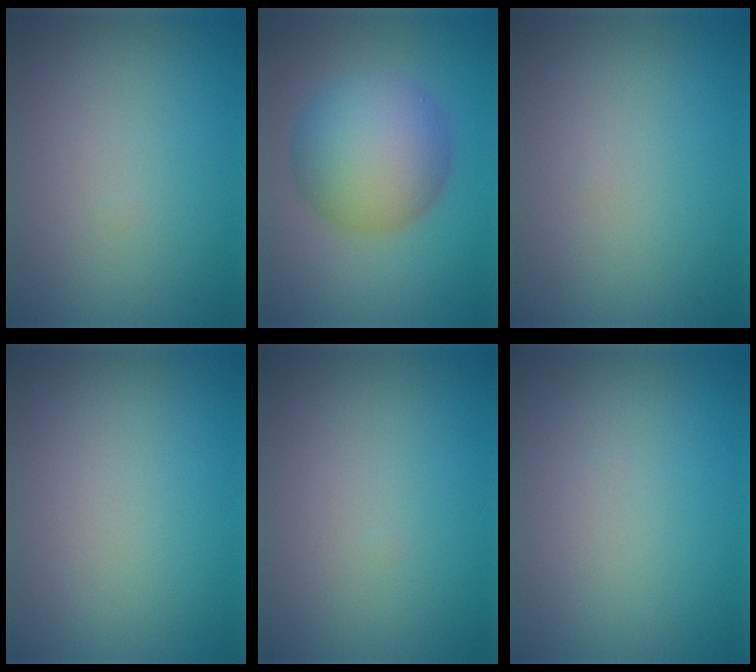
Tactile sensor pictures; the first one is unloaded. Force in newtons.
{"total": 8.0, "press": 8.0, "slide": 0.0}
{"total": 0.0}
{"total": 0.0}
{"total": 0.0}
{"total": 0.0}